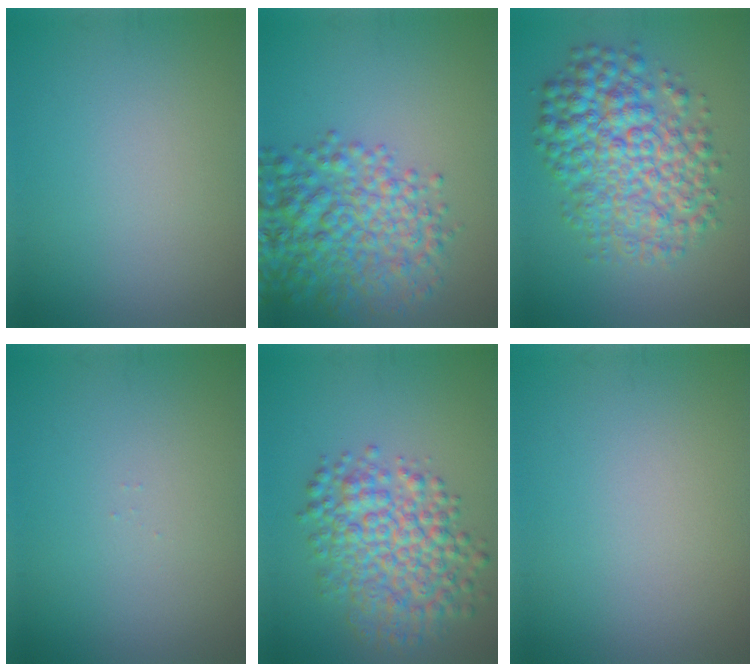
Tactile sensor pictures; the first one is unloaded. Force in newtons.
{"total": 7.0, "press": 7.0, "slide": 0.2}
{"total": 8.2, "press": 8.2, "slide": 0.1}
{"total": 0.0}
{"total": 7.0, "press": 7.0, "slide": 0.2}
{"total": 0.0}